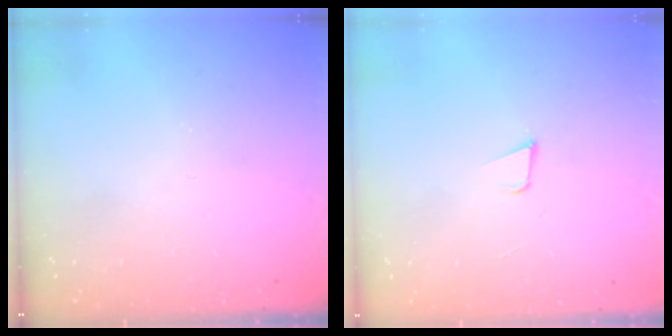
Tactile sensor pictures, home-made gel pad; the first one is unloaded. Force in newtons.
{"total": 3.4, "press": 2.2, "slide": 2.6}